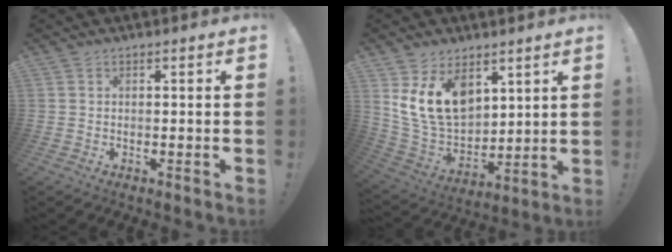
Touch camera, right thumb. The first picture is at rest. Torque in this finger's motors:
{"motor_torque": [0.83, 2.36, 0.24, 0.24, 0.24]}